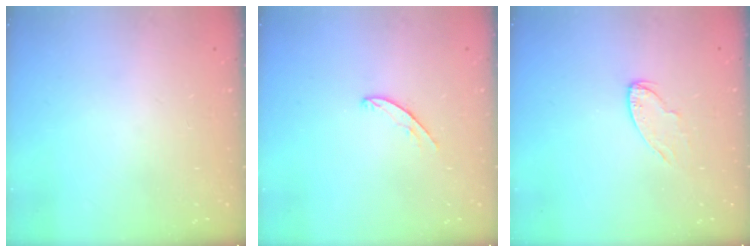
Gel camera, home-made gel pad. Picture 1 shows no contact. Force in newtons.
{"total": 4.2, "press": 4.2, "slide": 0.2}
{"total": 6.7, "press": 6.7, "slide": 0.2}